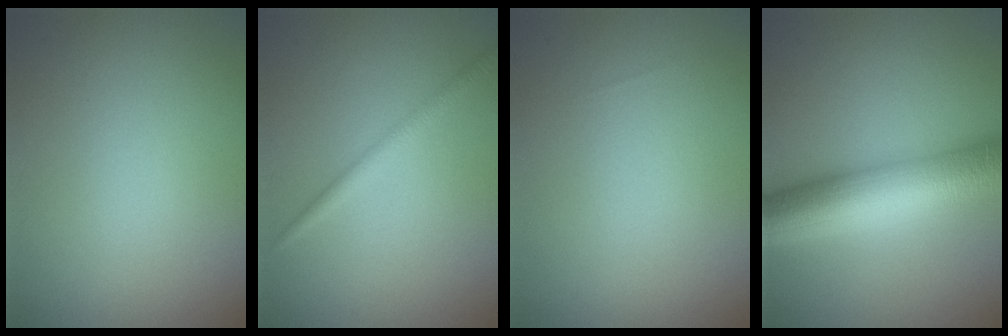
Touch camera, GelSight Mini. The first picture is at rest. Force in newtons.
{"total": 1.6, "press": 1.6, "slide": 0.1}
{"total": 0.0}
{"total": 9.7, "press": 9.7, "slide": 0.2}